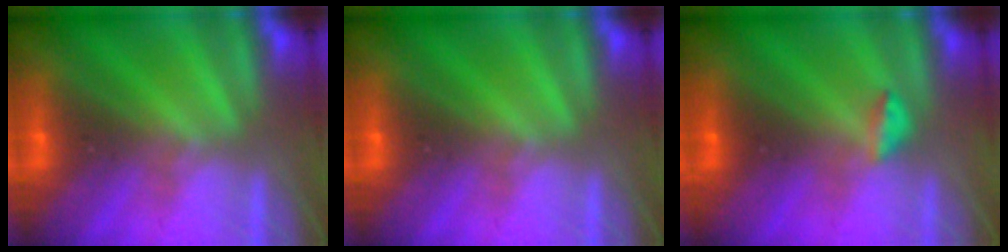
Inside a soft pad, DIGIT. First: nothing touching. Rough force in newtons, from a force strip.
{"total": 0.0}
{"total": 2.8}